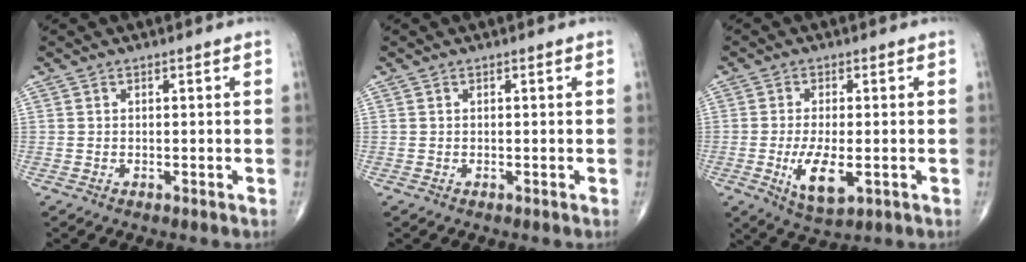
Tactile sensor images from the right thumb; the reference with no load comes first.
{"total": 0.0}
{"total": 7.9, "force": [-1.9, 3.1, 7.0], "torque": [-0.130, -0.016, -0.026]}